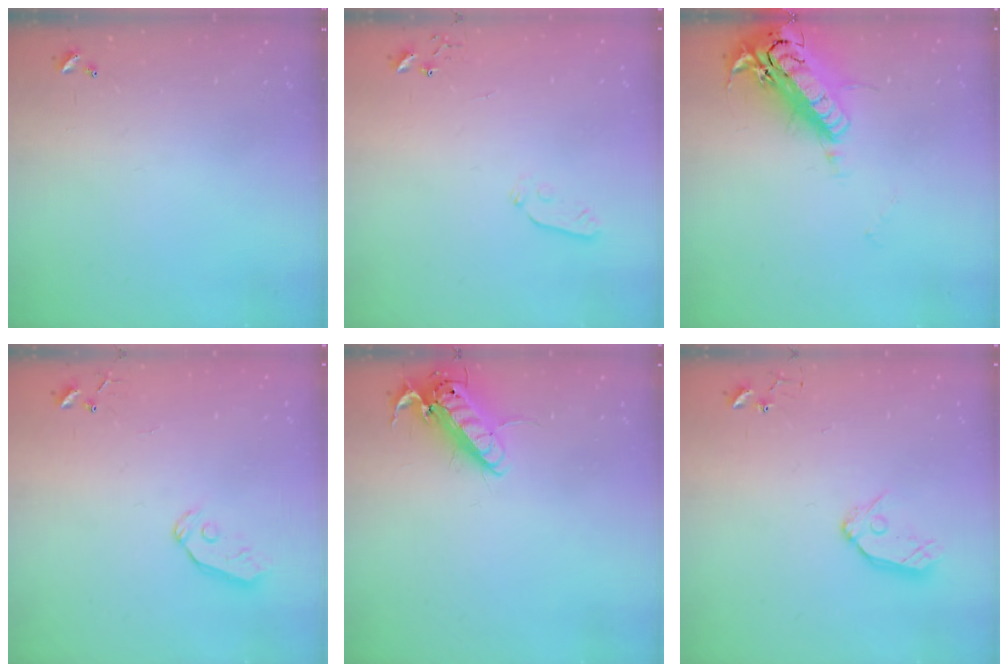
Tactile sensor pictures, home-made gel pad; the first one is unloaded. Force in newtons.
{"total": 3.9, "press": 3.8, "slide": 0.8}
{"total": 21.3, "press": 20.9, "slide": 4.0}
{"total": 5.3, "press": 5.3, "slide": 0.4}
{"total": 13.8, "press": 13.6, "slide": 2.3}
{"total": 9.5, "press": 9.5, "slide": 0.9}